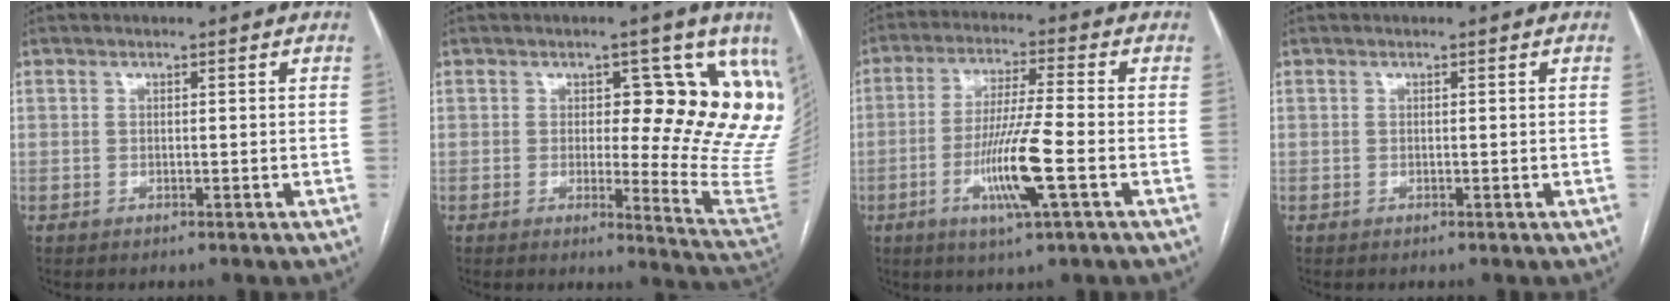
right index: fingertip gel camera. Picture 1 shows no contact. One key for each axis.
{"total": 13.2, "fx": 5.3, "fy": 4.5, "fz": 11.2, "tx": -0.133, "ty": -0.018, "tz": 0.049}
{"total": 10.5, "fx": -3.3, "fy": -0.2, "fz": 10.0, "tx": -0.197, "ty": -0.012, "tz": -0.061}
{"total": 0.0}